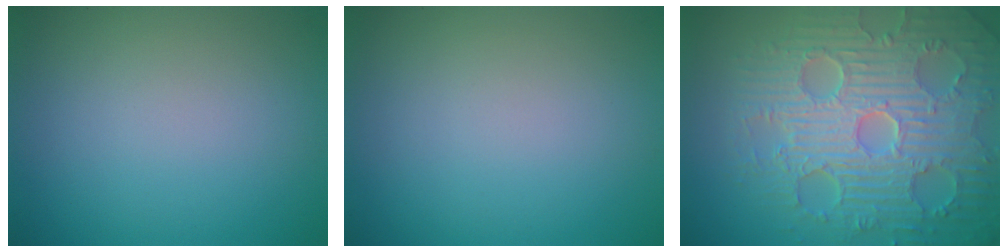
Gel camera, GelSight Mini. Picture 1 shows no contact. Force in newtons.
{"total": 0.0}
{"total": 9.3, "press": 6.8, "slide": 6.3}